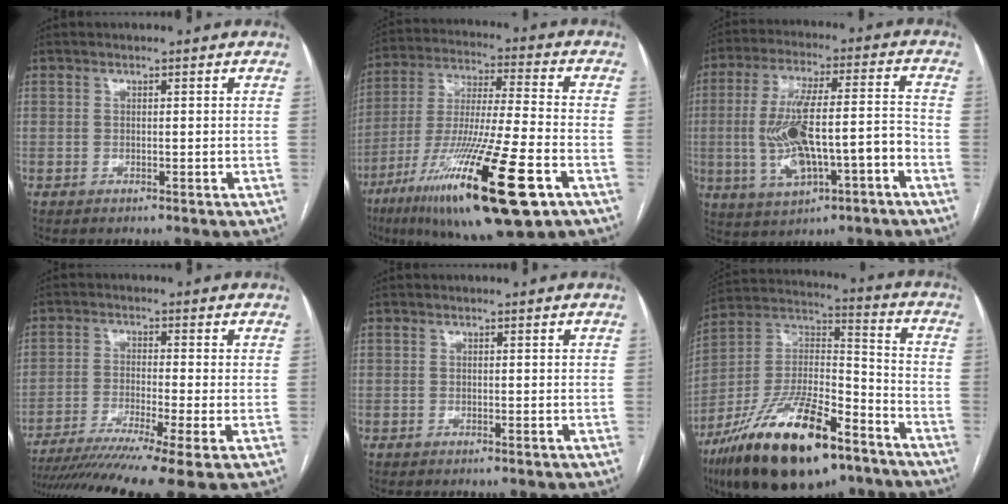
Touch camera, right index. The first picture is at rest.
{"total": 23.9, "force": [-11.9, 2.5, 20.6], "torque": [-0.360, -0.050, -0.203]}
{"total": 14.4, "force": [-3.8, 3.7, 13.4], "torque": [-0.251, 0.019, -0.055]}
{"total": 13.6, "force": [-10.0, -1.2, 9.1], "torque": [-0.149, -0.033, -0.162]}
{"total": 0.0}
{"total": 24.4, "force": [-15.5, 7.5, 17.3], "torque": [-0.317, -0.002, -0.264]}